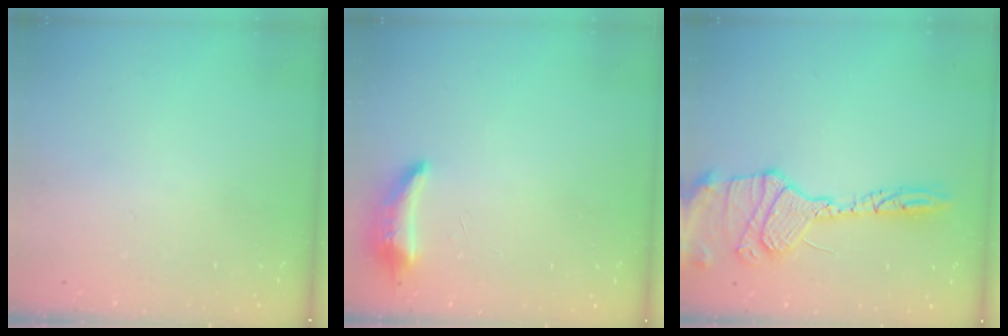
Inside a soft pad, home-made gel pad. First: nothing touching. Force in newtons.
{"total": 8.3, "press": 8.1, "slide": 1.5}
{"total": 17.9, "press": 17.7, "slide": 2.5}